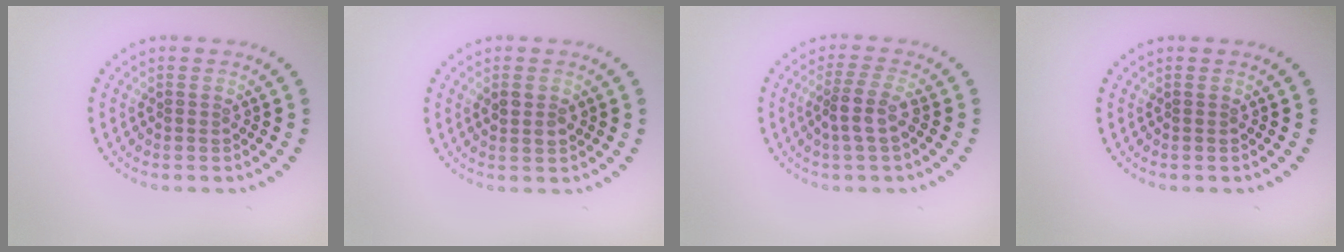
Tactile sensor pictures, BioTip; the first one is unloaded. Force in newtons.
{"total": 1.5, "press": 1.5, "slide": 0.2}
{"total": 2.6, "press": 2.2, "slide": 1.4}
{"total": 0.0}